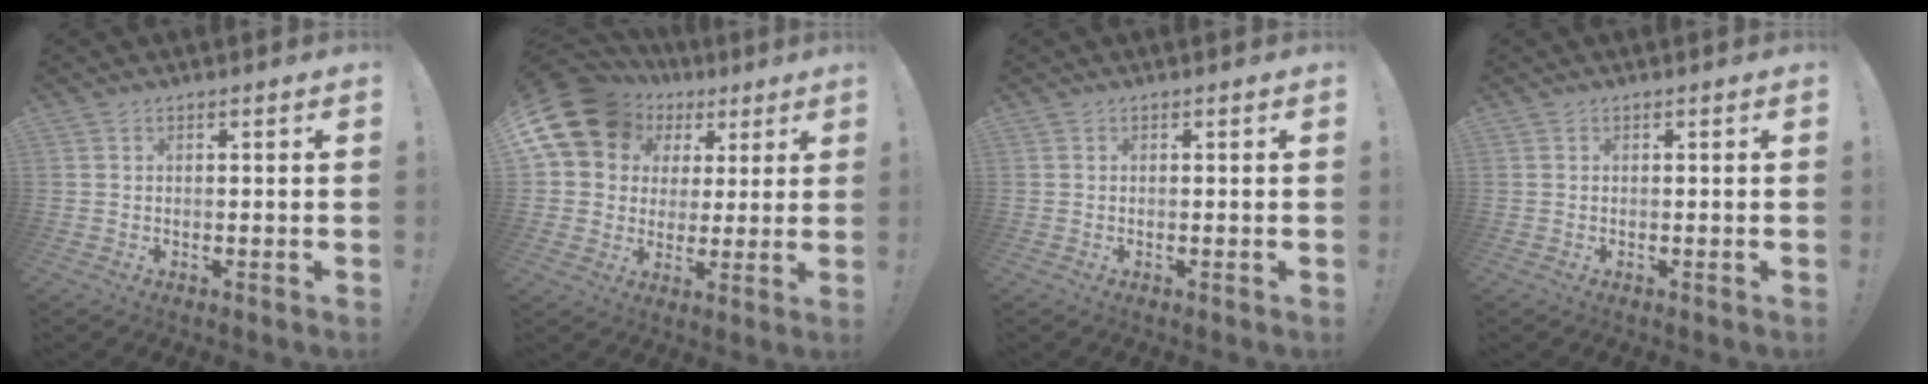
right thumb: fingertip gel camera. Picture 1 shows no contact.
{"total": 15.8, "force": [7.3, 12.2, 6.8], "torque": [-0.111, -0.044, 0.148]}
{"total": 0.0}
{"total": 0.0}